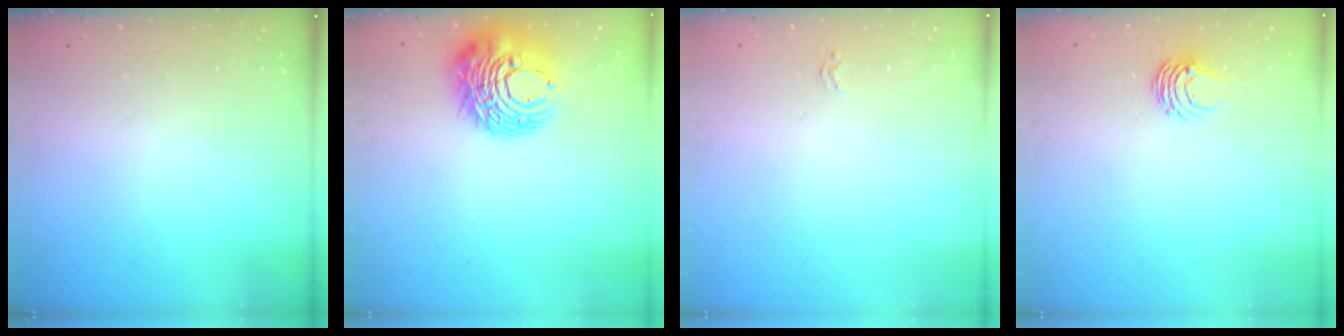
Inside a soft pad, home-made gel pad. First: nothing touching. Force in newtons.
{"total": 16.2, "press": 16.2, "slide": 1.4}
{"total": 1.6, "press": 1.6, "slide": 0.4}
{"total": 5.4, "press": 5.4, "slide": 0.4}